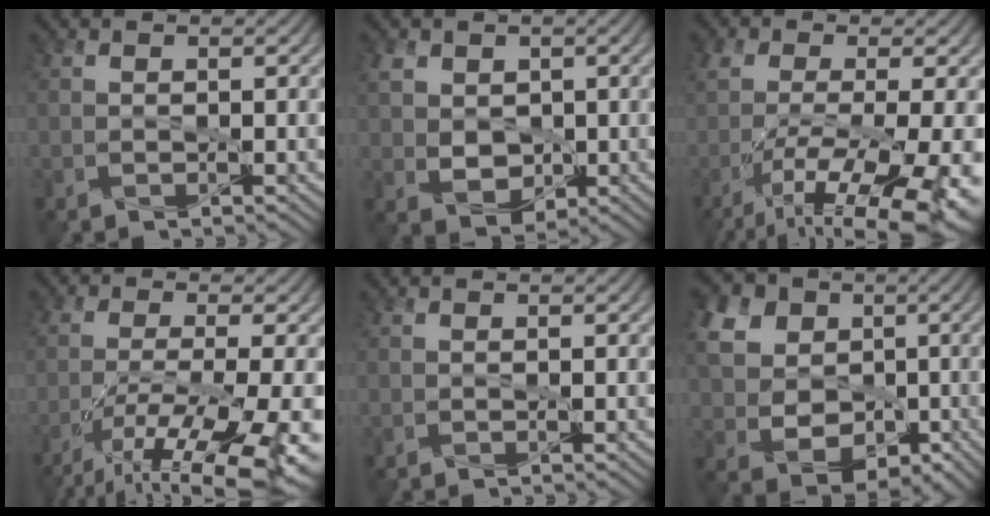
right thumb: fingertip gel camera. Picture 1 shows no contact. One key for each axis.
{"total": 4.8, "fx": 0.9, "fy": 4.0, "fz": 2.6, "tx": -0.077, "ty": -0.002, "tz": 0.014}
{"total": 14.1, "fx": -6.7, "fy": 4.7, "fz": 11.5, "tx": -0.224, "ty": -0.022, "tz": -0.099}
{"total": 14.0, "fx": -8.5, "fy": 3.2, "fz": 10.6, "tx": -0.199, "ty": -0.021, "tz": -0.133}
{"total": 0.0}
{"total": 11.1, "fx": 1.6, "fy": 9.2, "fz": 6.1, "tx": -0.187, "ty": 0.009, "tz": 0.029}